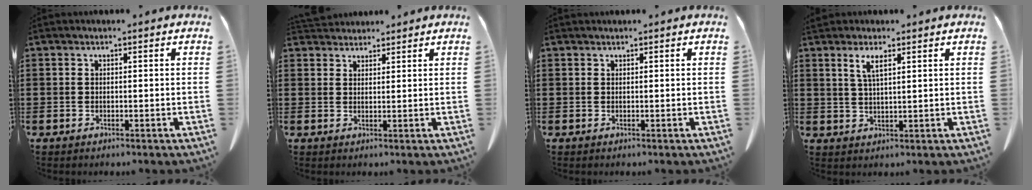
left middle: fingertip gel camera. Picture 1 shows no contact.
{"total": 2.5, "force": [2.4, 0.7, 0.0], "torque": [-0.008, -0.002, 0.046]}
{"total": 0.0}
{"total": 3.7, "force": [2.1, 0.9, 2.9], "torque": [-0.064, 0.002, 0.037]}